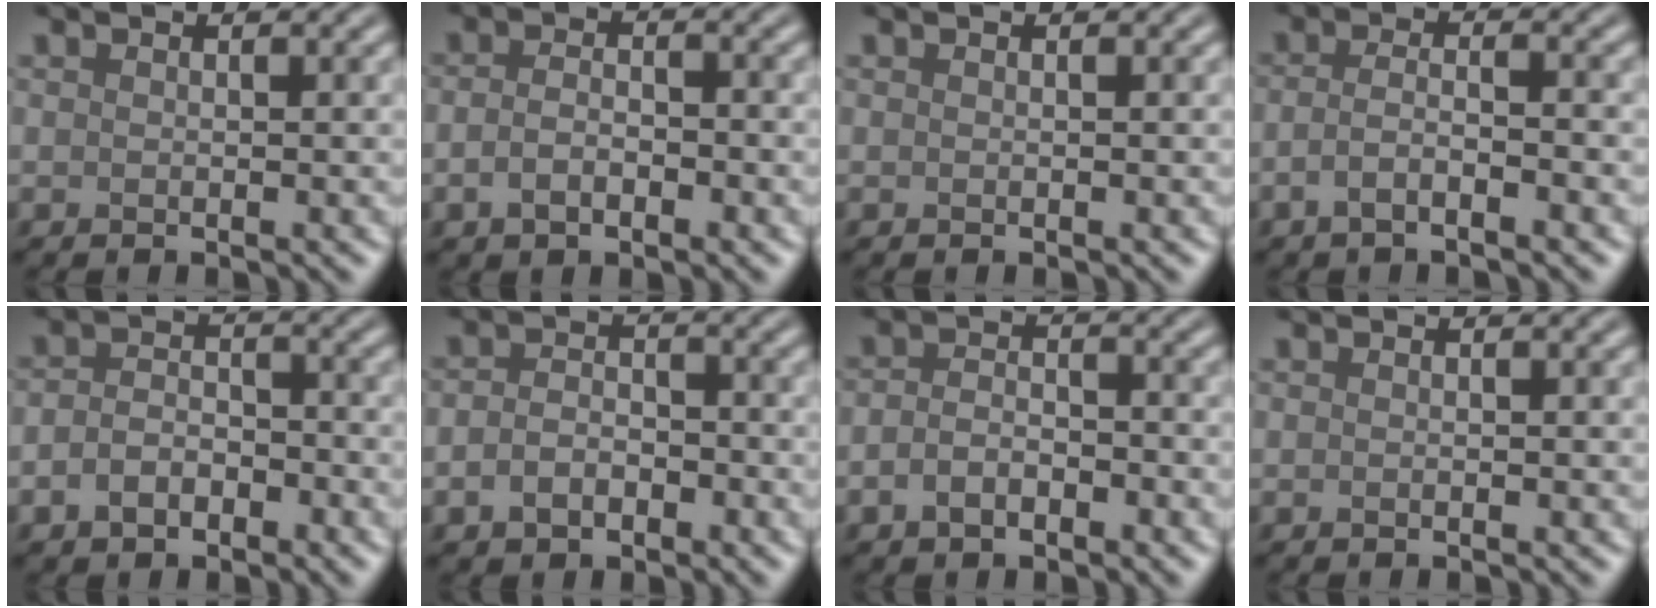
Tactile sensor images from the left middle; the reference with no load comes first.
{"total": 2.6, "force": [-1.0, 1.3, 2.0], "torque": [-0.039, -0.001, -0.021]}
{"total": 0.0}
{"total": 2.6, "force": [-1.3, 0.7, 2.1], "torque": [-0.041, 0.004, -0.033]}
{"total": 3.1, "force": [-1.5, 1.9, 1.9], "torque": [-0.037, 0.001, -0.033]}
{"total": 2.9, "force": [-1.3, 1.9, 1.7], "torque": [-0.033, 0.001, -0.029]}
{"total": 2.7, "force": [-1.3, 1.5, 1.8], "torque": [-0.037, 0.001, -0.028]}
{"total": 0.0}